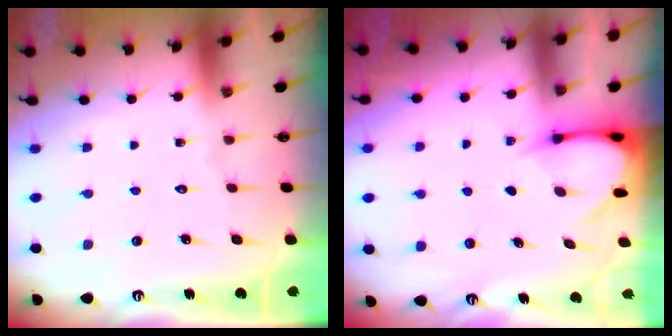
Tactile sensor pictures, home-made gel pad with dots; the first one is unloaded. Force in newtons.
{"total": 3.6, "press": 3.6, "slide": 0.3}